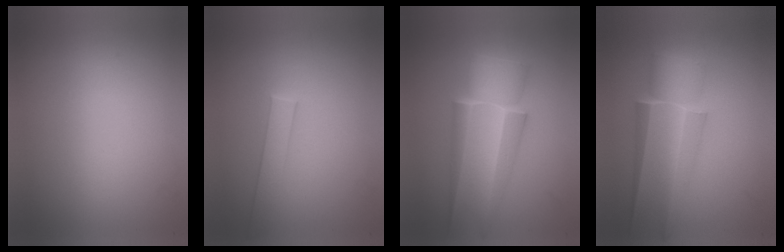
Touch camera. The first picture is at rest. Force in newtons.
{"total": 1.5}
{"total": 6.4}
{"total": 4.7}